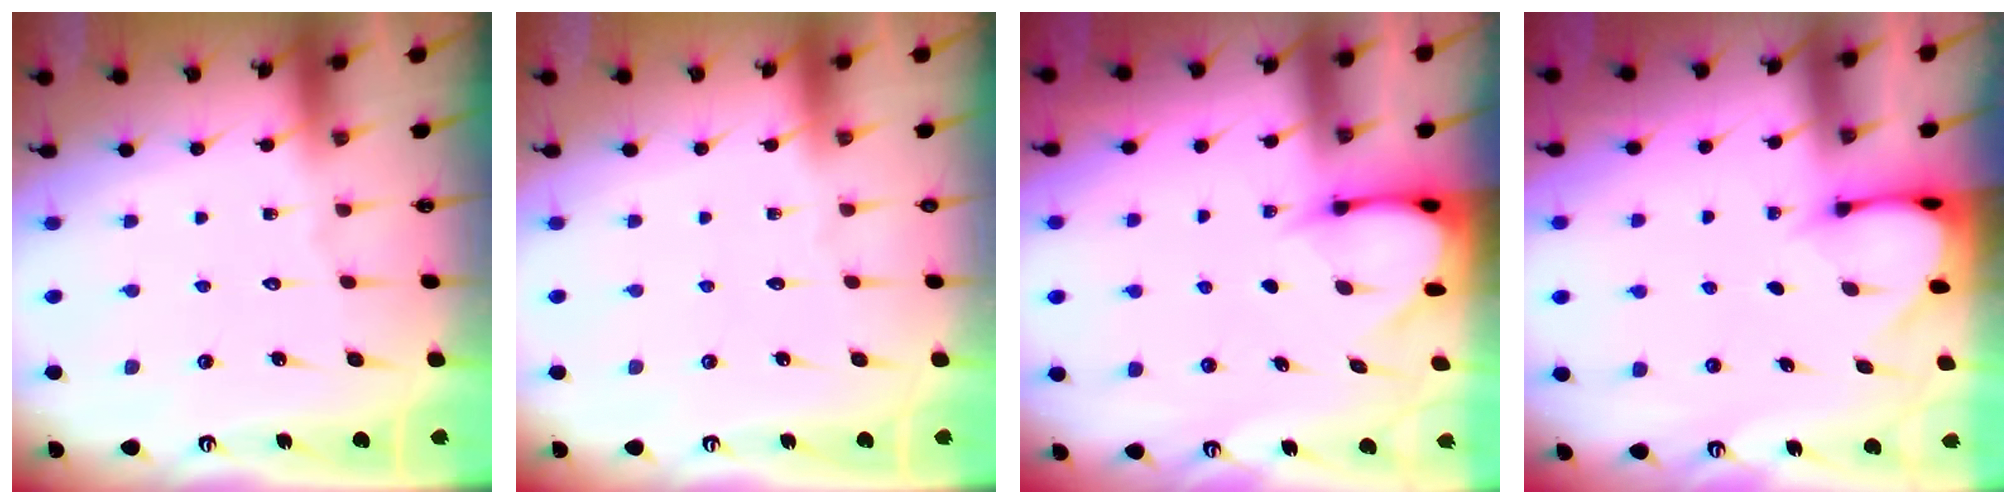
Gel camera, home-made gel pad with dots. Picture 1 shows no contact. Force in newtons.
{"total": 0.0}
{"total": 3.8, "press": 3.8, "slide": 0.4}
{"total": 3.0, "press": 3.0, "slide": 0.2}